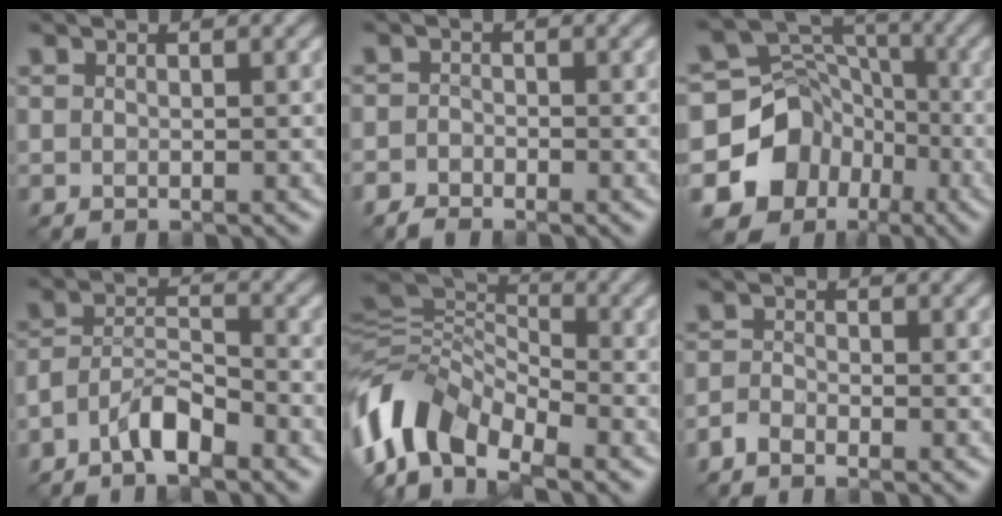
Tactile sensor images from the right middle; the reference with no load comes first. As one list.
[{"total": 1.5, "force": [-1.3, 0.7, 0.3], "torque": [-0.004, 0.002, -0.030]}, {"total": 12.1, "force": [-5.4, 10.2, 3.7], "torque": [-0.073, -0.014, -0.100]}, {"total": 4.0, "force": [-2.9, 1.2, 2.4], "torque": [-0.043, 0.010, -0.059]}, {"total": 9.2, "force": [-5.0, 5.2, 5.7], "torque": [-0.104, 0.002, -0.114]}, {"total": 1.6, "force": [-1.4, 0.5, 0.7], "torque": [-0.017, -0.001, -0.035]}]